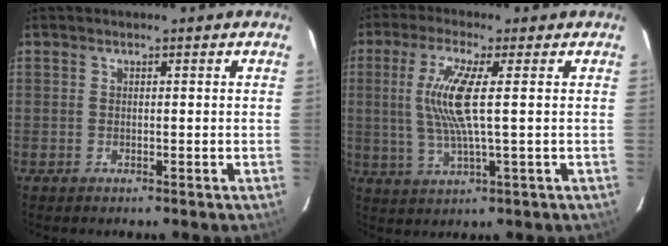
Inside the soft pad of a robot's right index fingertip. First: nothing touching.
{"total": 9.2, "force": [1.3, 0.3, 9.1], "torque": [-0.184, -0.003, 0.029]}